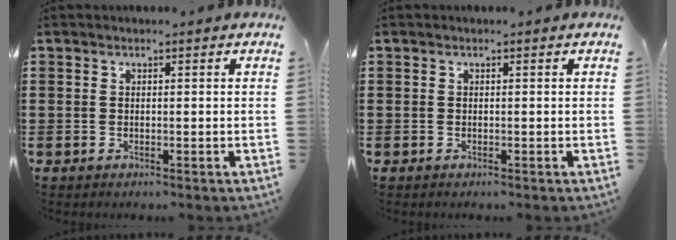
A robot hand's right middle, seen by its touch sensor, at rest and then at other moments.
{"total": 0.0}